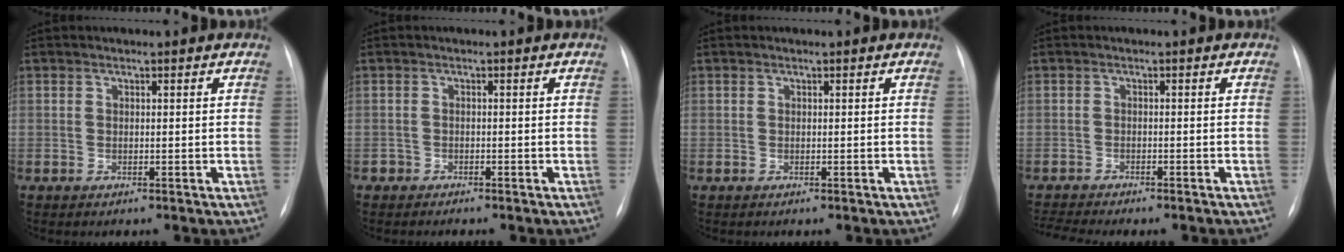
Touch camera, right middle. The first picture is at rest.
{"total": 1.1, "force": [-1.0, 0.5, -0.1], "torque": [-0.006, 0.001, -0.022]}
{"total": 0.0}
{"total": 6.4, "force": [-5.9, 0.5, 2.4], "torque": [-0.034, -0.002, -0.085]}